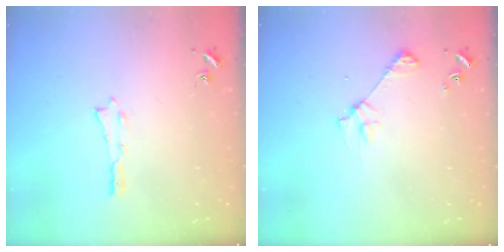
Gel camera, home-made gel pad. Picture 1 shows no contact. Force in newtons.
{"total": 3.8, "press": 3.8, "slide": 0.3}